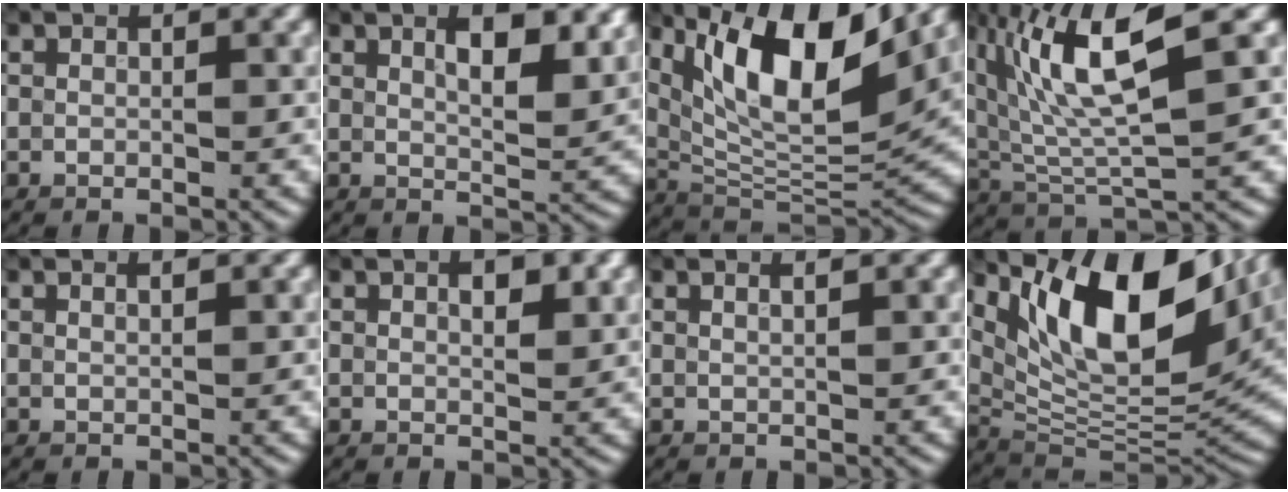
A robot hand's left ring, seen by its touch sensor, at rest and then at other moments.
{"total": 5.5, "force": [2.6, 1.8, 4.5], "torque": [-0.062, 0.000, 0.040]}
{"total": 12.8, "force": [5.6, 4.7, 10.5], "torque": [-0.180, 0.002, 0.103]}
{"total": 8.9, "force": [3.4, 2.2, 7.9], "torque": [-0.153, 0.006, 0.066]}
{"total": 1.4, "force": [0.9, 0.6, 0.8], "torque": [0.001, 0.002, -0.002]}
{"total": 1.9, "force": [0.9, 0.7, 1.6], "torque": [-0.022, 0.001, 0.016]}
{"total": 2.2, "force": [1.3, 1.0, 1.4], "torque": [0.004, 0.005, -0.009]}
{"total": 14.8, "force": [6.6, 6.0, 11.7], "torque": [-0.183, 0.004, 0.117]}